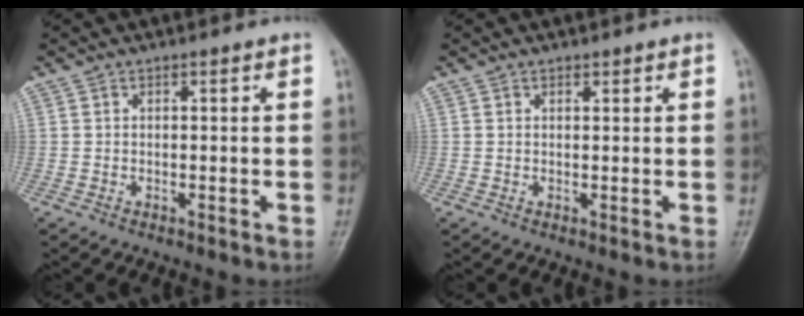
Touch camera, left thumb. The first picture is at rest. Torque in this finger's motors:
{"motor_torque": [-0.16, 0.00, -0.04, -0.04, -0.04]}